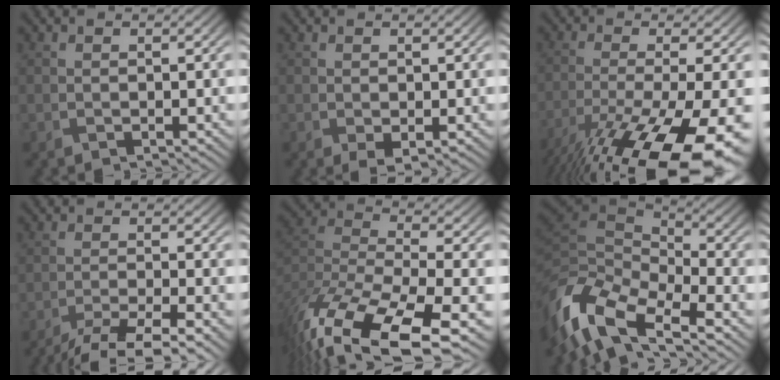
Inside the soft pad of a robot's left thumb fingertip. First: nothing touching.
{"total": 1.3, "force": [-0.3, 0.6, 1.1], "torque": [-0.021, -0.008, -0.002]}
{"total": 16.5, "force": [-10.5, 3.8, 12.1], "torque": [-0.230, -0.032, -0.161]}
{"total": 7.1, "force": [-5.4, 1.1, 4.4], "torque": [-0.070, 0.000, -0.093]}
{"total": 16.9, "force": [-11.7, 5.9, 10.8], "torque": [-0.262, -0.049, -0.168]}
{"total": 13.0, "force": [-7.1, 6.2, 8.9], "torque": [-0.224, -0.020, -0.125]}